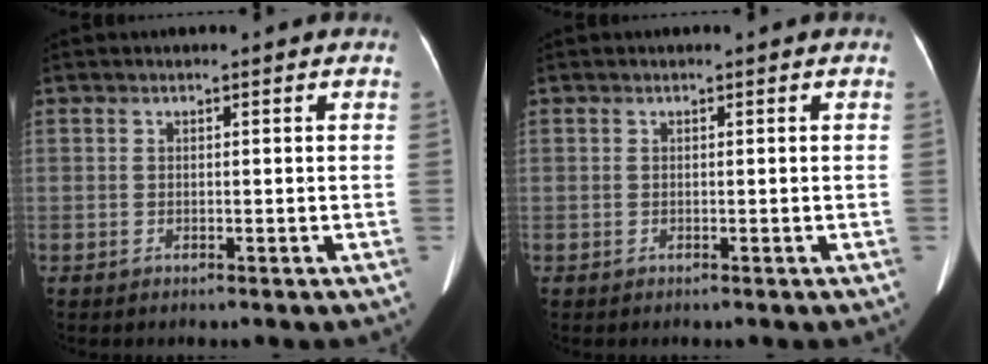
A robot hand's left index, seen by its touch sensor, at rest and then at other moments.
{"total": 0.0}